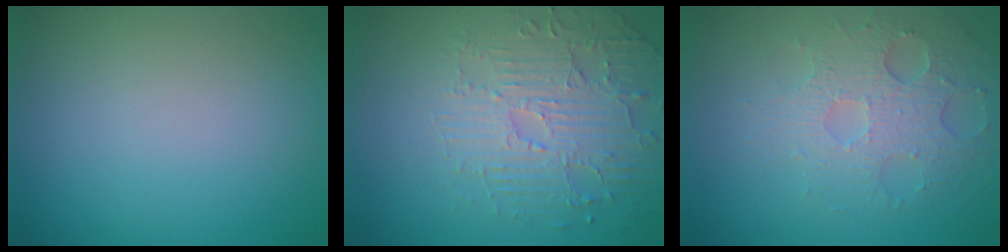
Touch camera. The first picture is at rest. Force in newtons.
{"total": 4.4, "press": 3.6, "slide": 2.6}
{"total": 3.5, "press": 3.2, "slide": 1.5}